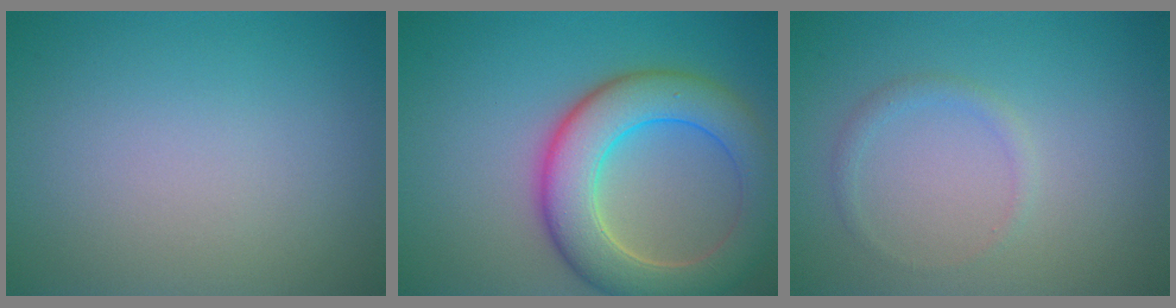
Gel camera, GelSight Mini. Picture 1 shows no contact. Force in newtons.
{"total": 8.2, "press": 8.1, "slide": 0.6}
{"total": 1.0, "press": 1.0, "slide": 0.0}